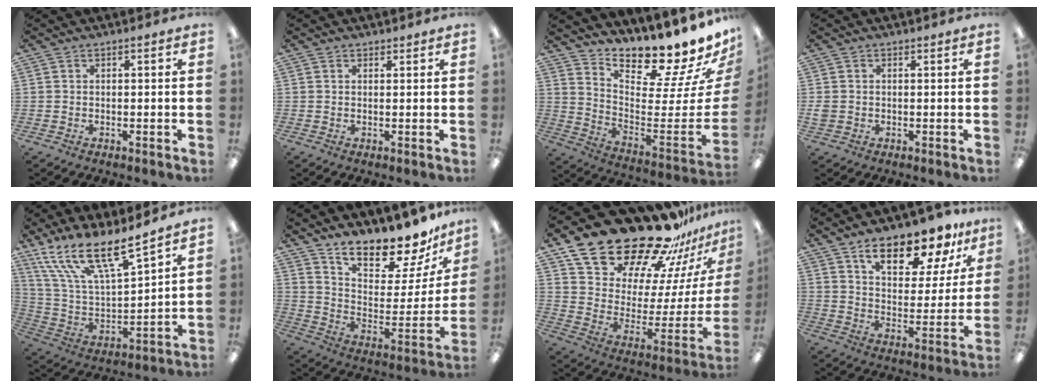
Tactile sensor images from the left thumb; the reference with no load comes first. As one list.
[{"total": 0.9, "force": [0.8, 0.4, 0.0], "torque": [0.000, 0.000, 0.016]}, {"total": 14.3, "force": [13.6, 1.5, 4.1], "torque": [-0.033, -0.150, 0.217]}, {"total": 2.0, "force": [0.0, 1.8, 0.7], "torque": [-0.012, 0.004, -0.001]}, {"total": 17.3, "force": [13.5, 4.1, 10.0], "torque": [-0.204, -0.093, 0.241]}, {"total": 16.4, "force": [15.0, 4.3, 5.2], "torque": [-0.091, -0.134, 0.263]}, {"total": 26.3, "force": [22.1, 10.1, 10.1], "torque": [-0.156, -0.177, 0.401]}, {"total": 15.2, "force": [11.2, 5.8, 8.4], "torque": [-0.128, -0.061, 0.191]}]